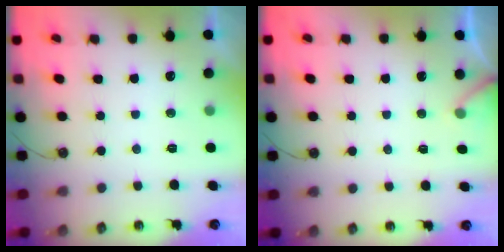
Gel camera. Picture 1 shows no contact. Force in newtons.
{"total": 4.4, "press": 4.4, "slide": 0.2}